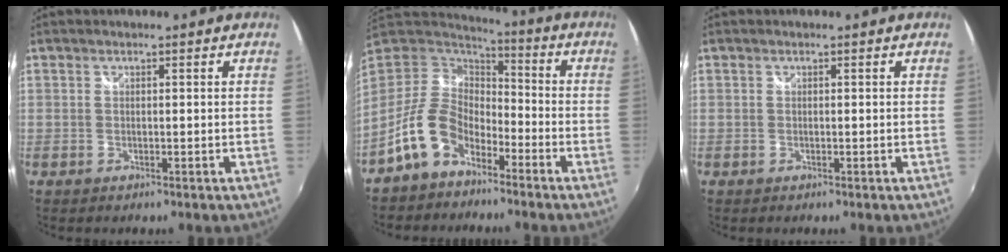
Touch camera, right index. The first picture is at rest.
{"total": 12.1, "force": [-7.3, 7.4, 6.1], "torque": [-0.132, 0.019, -0.137]}
{"total": 0.0}